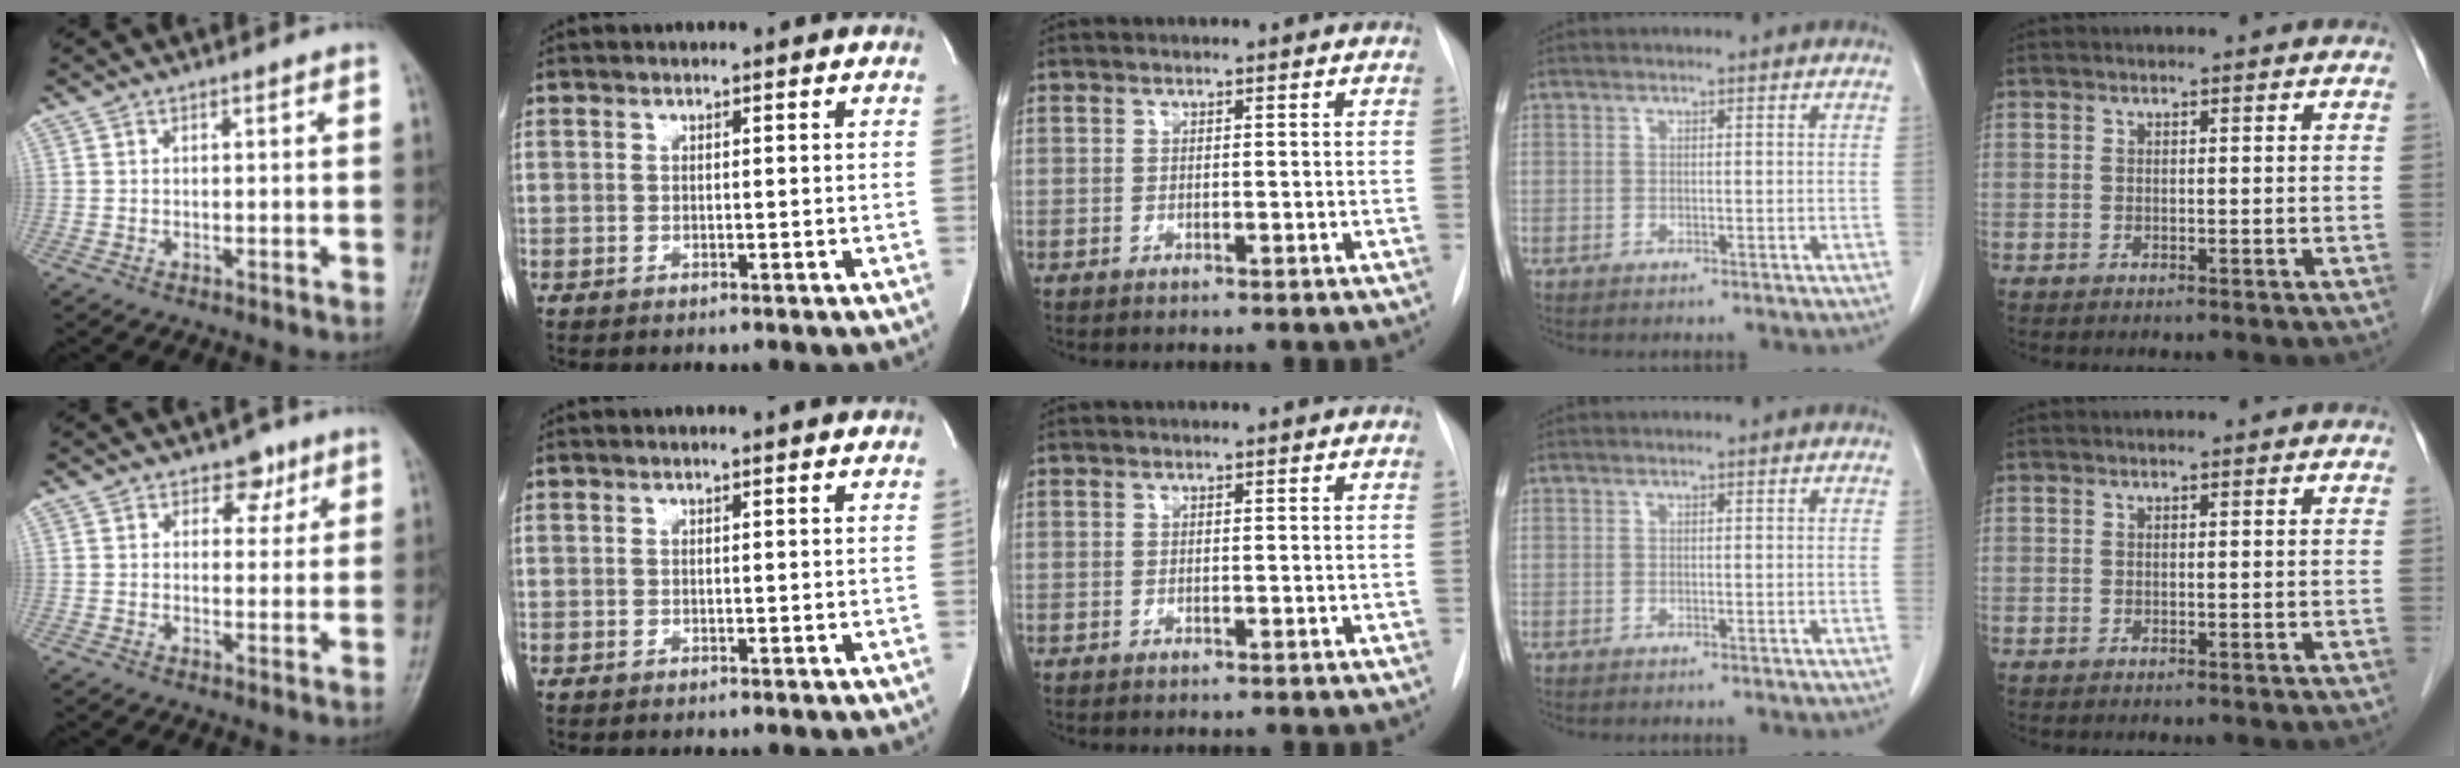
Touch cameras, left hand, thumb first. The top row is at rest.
{"thumb": {"total": 4.0, "force": [2.4, 2.8, 1.6], "torque": [0.007, -0.011, 0.033]}, "index": {"total": 0.8, "force": [0.8, -0.1, 0.3], "torque": [-0.011, 0.004, 0.010]}}